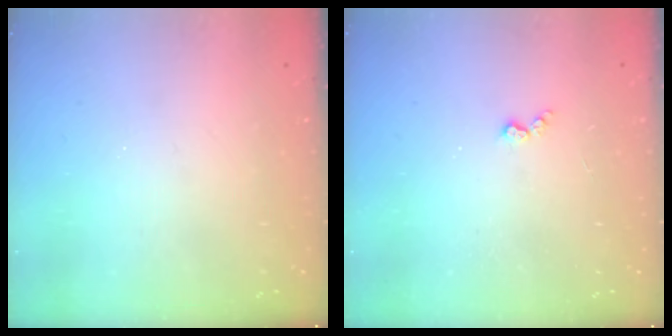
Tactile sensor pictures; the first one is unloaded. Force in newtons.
{"total": 2.9, "press": 2.9, "slide": 0.5}